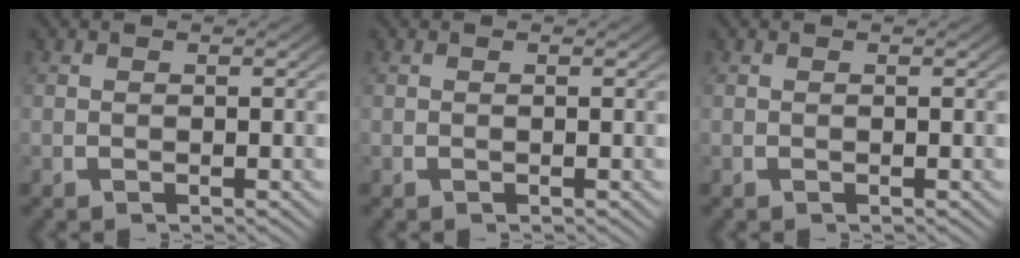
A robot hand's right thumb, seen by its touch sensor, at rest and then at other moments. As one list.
[{"total": 0.0}, {"total": 0.0}]